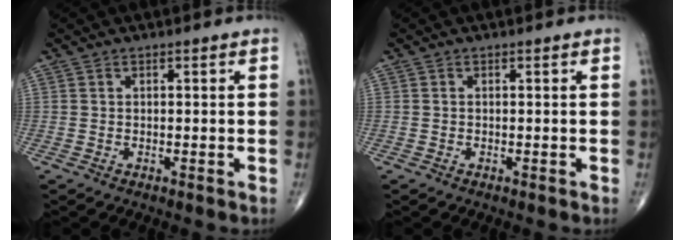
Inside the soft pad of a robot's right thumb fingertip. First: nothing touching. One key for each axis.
{"total": 0.0}